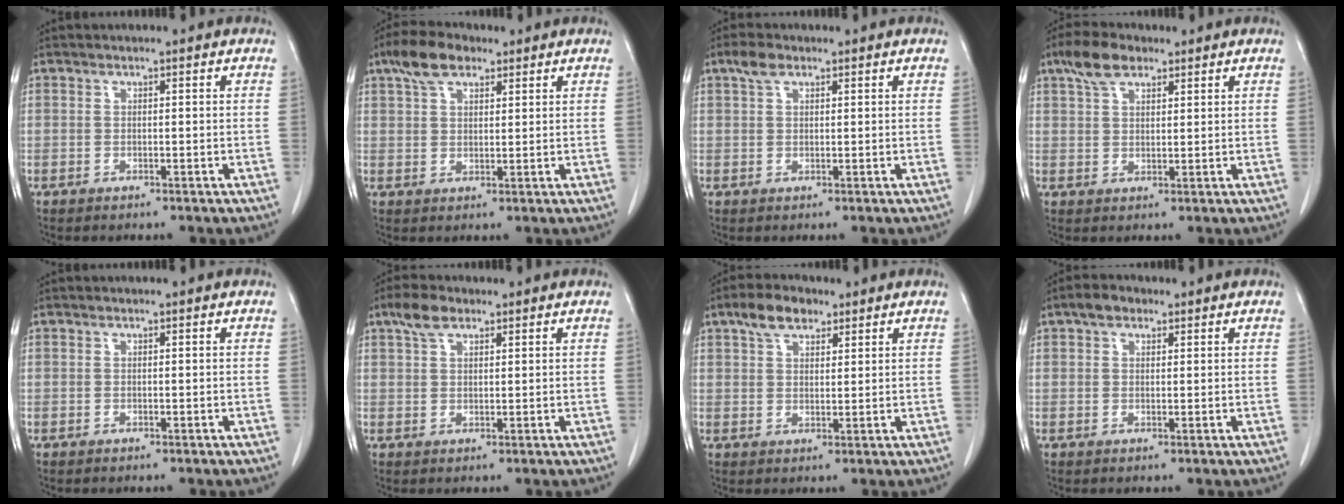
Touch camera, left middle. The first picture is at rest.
{"total": 6.4, "force": [4.1, 3.1, 3.8], "torque": [-0.077, 0.021, 0.077]}
{"total": 2.5, "force": [1.5, 1.3, 1.4], "torque": [-0.033, 0.012, 0.031]}
{"total": 5.7, "force": [3.8, 2.7, 3.3], "torque": [-0.069, 0.016, 0.073]}
{"total": 0.0}
{"total": 3.9, "force": [2.6, 1.9, 2.3], "torque": [-0.051, 0.013, 0.051]}
{"total": 5.6, "force": [3.7, 2.8, 3.2], "torque": [-0.061, 0.015, 0.069]}
{"total": 2.9, "force": [1.8, 1.8, 1.5], "torque": [-0.031, 0.011, 0.029]}